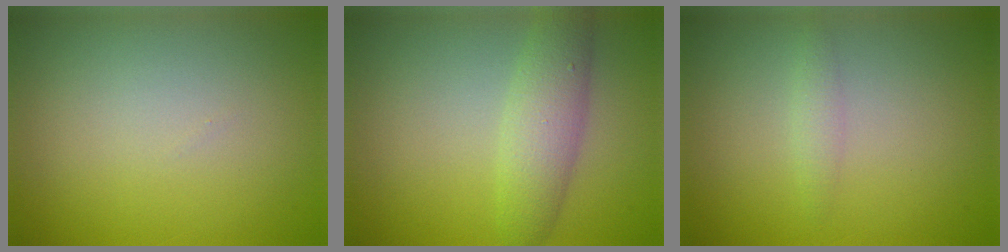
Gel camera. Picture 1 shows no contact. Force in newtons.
{"total": 3.8, "press": 3.8, "slide": 0.1}
{"total": 1.0, "press": 1.0, "slide": 0.0}